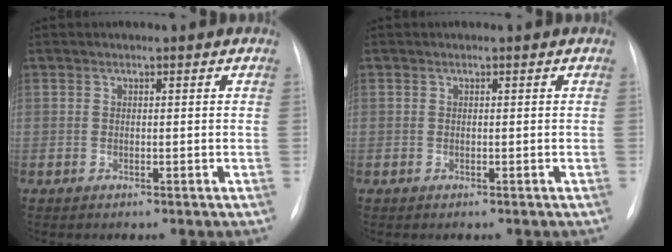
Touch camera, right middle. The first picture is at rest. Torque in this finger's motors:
{"motor_torque": [0.99, -1.14, 0.27, 0.11]}